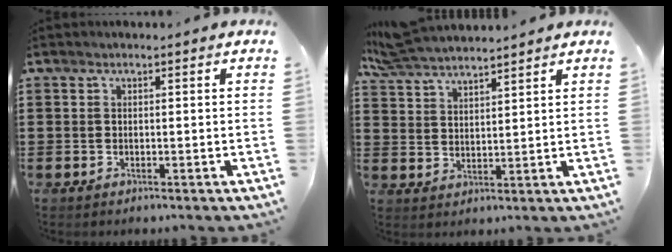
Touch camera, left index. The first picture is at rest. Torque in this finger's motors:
{"motor_torque": [1.08, -1.05, 0.40, 0.09]}